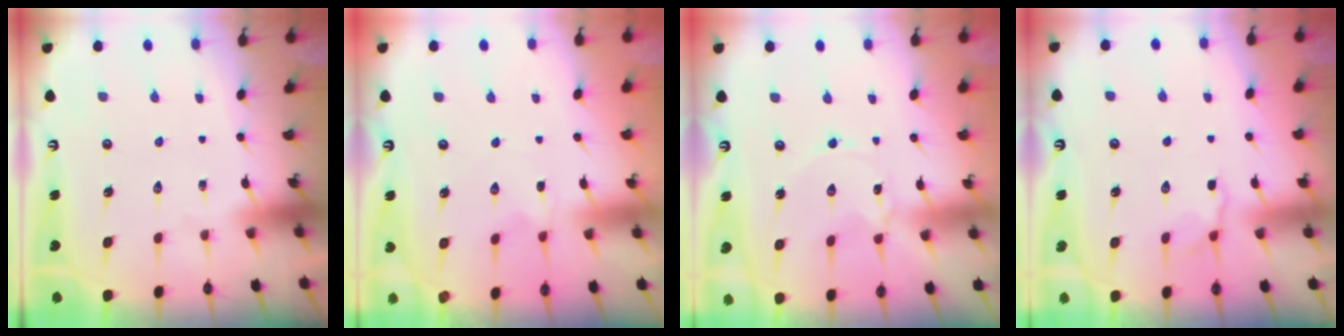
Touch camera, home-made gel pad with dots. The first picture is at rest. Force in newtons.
{"total": 0.6, "press": 0.5, "slide": 0.3}
{"total": 1.3, "press": 1.3, "slide": 0.2}
{"total": 3.8, "press": 3.4, "slide": 1.7}